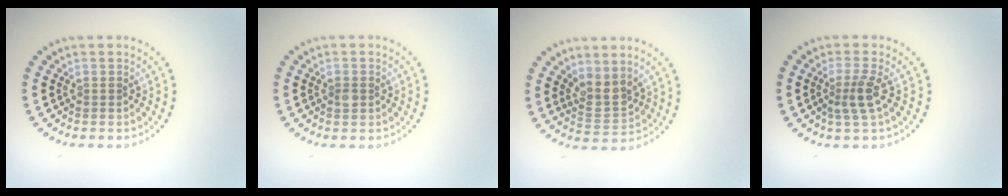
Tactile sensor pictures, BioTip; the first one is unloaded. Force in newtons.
{"total": 0.9, "press": 0.9, "slide": 0.0}
{"total": 2.4, "press": 2.0, "slide": 1.4}
{"total": 2.4, "press": 1.7, "slide": 1.6}